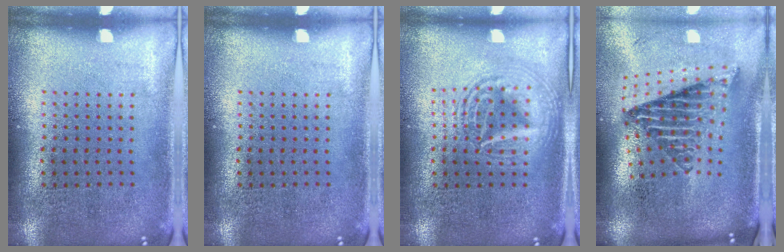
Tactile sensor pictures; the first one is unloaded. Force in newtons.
{"total": 0.0}
{"total": 2.6, "press": 2.6, "slide": 0.3}
{"total": 2.7, "press": 1.7, "slide": 2.0}